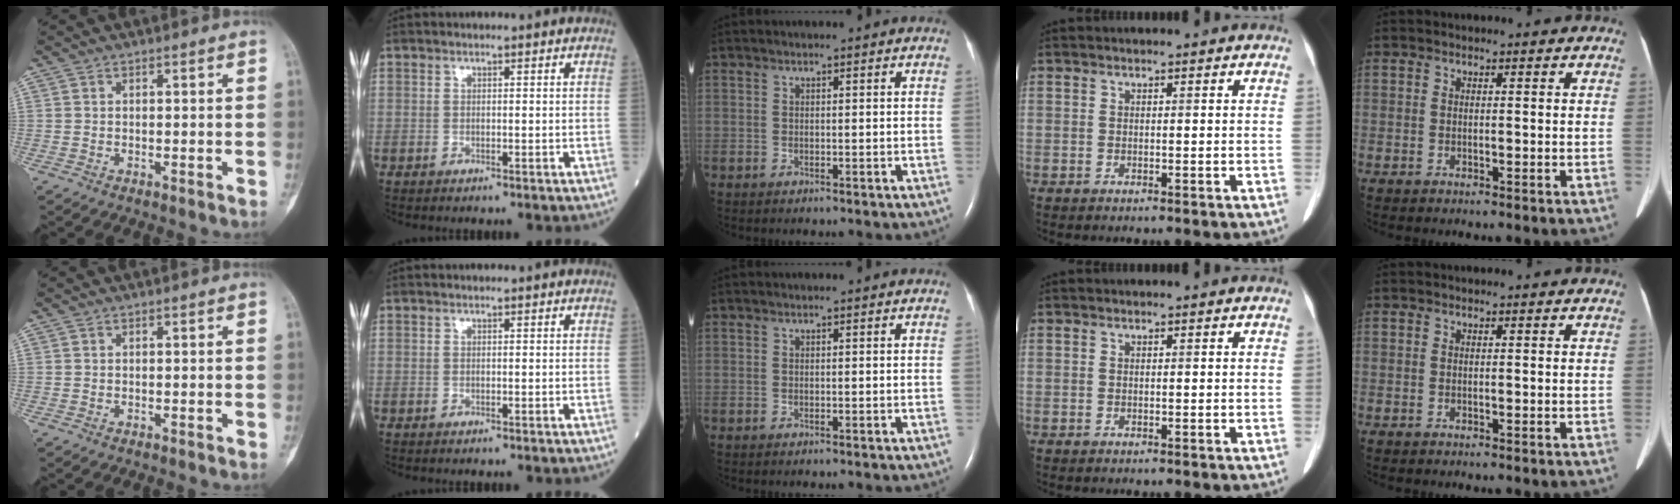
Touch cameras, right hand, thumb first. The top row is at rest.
{}